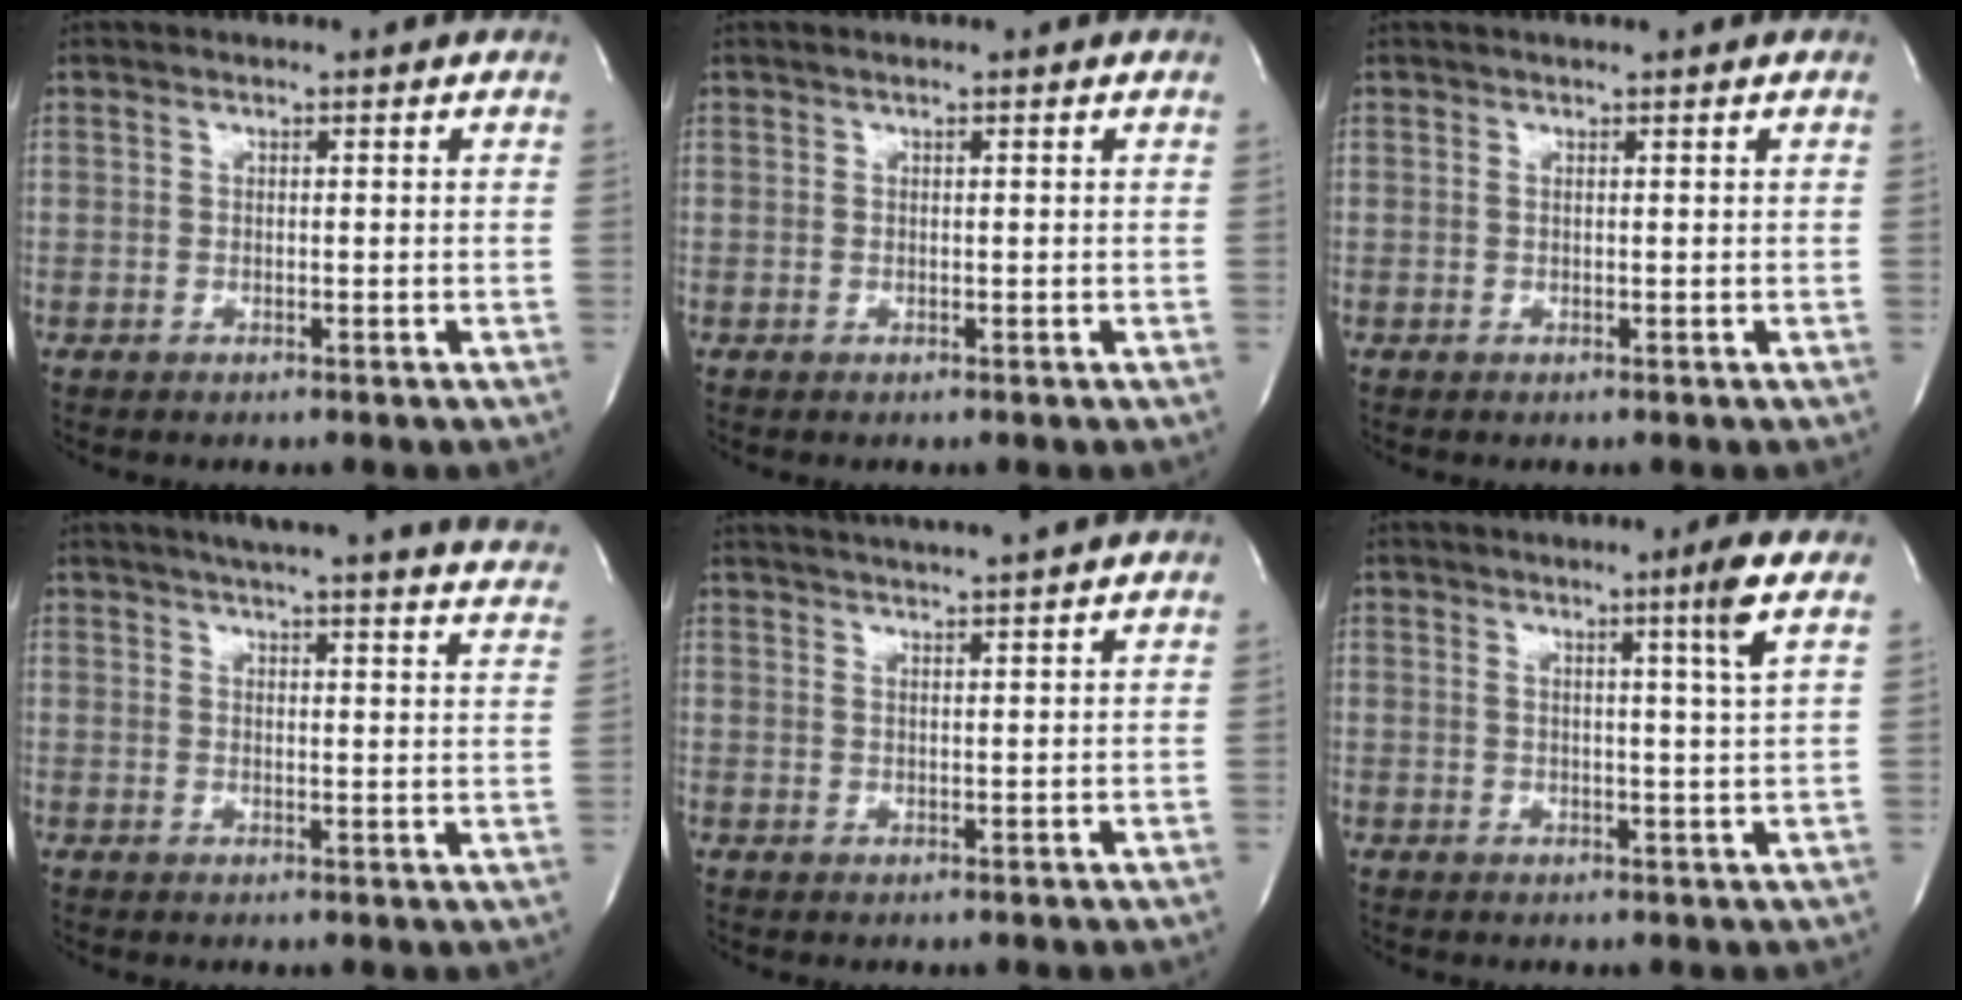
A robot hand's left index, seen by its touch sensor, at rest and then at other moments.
{"total": 0.0}
{"total": 0.7, "force": [0.6, -0.2, 0.3], "torque": [-0.017, -0.002, 0.012]}
{"total": 24.5, "force": [22.5, 1.0, 9.6], "torque": [-0.142, -0.066, 0.252]}
{"total": 8.1, "force": [7.4, -1.4, 3.0], "torque": [-0.051, 0.007, 0.099]}
{"total": 3.9, "force": [1.8, -1.6, 3.1], "torque": [-0.056, -0.018, 0.033]}